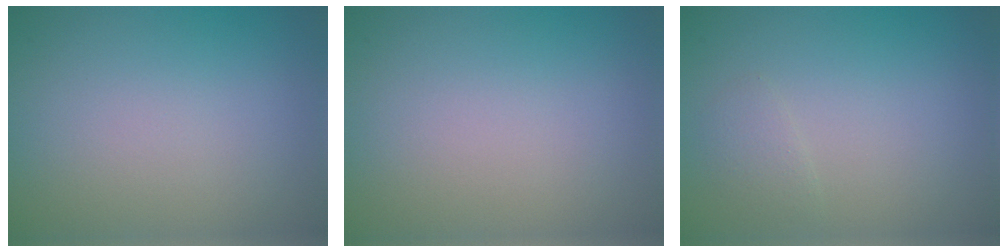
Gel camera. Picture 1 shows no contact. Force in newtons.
{"total": 0.0}
{"total": 0.9, "press": 0.9, "slide": 0.0}